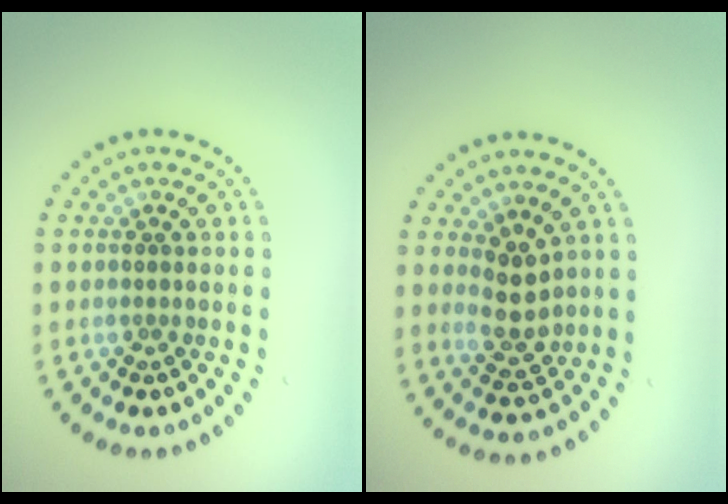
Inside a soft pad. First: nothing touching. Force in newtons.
{"total": 2.7, "press": 2.6, "slide": 0.9}